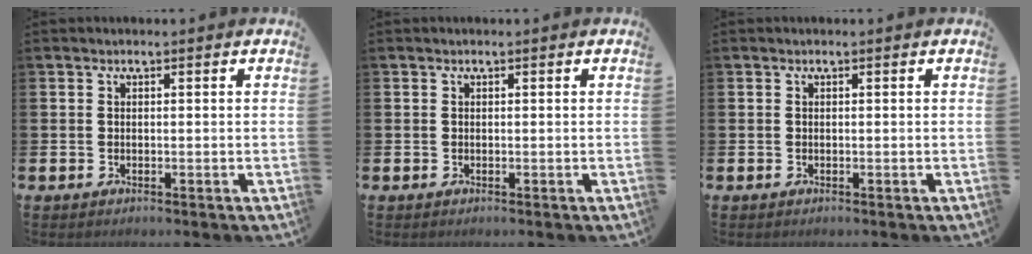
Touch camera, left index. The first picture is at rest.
{"total": 0.0}
{"total": 0.0}